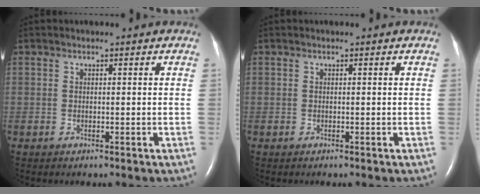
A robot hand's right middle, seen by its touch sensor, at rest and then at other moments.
{"total": 0.0}